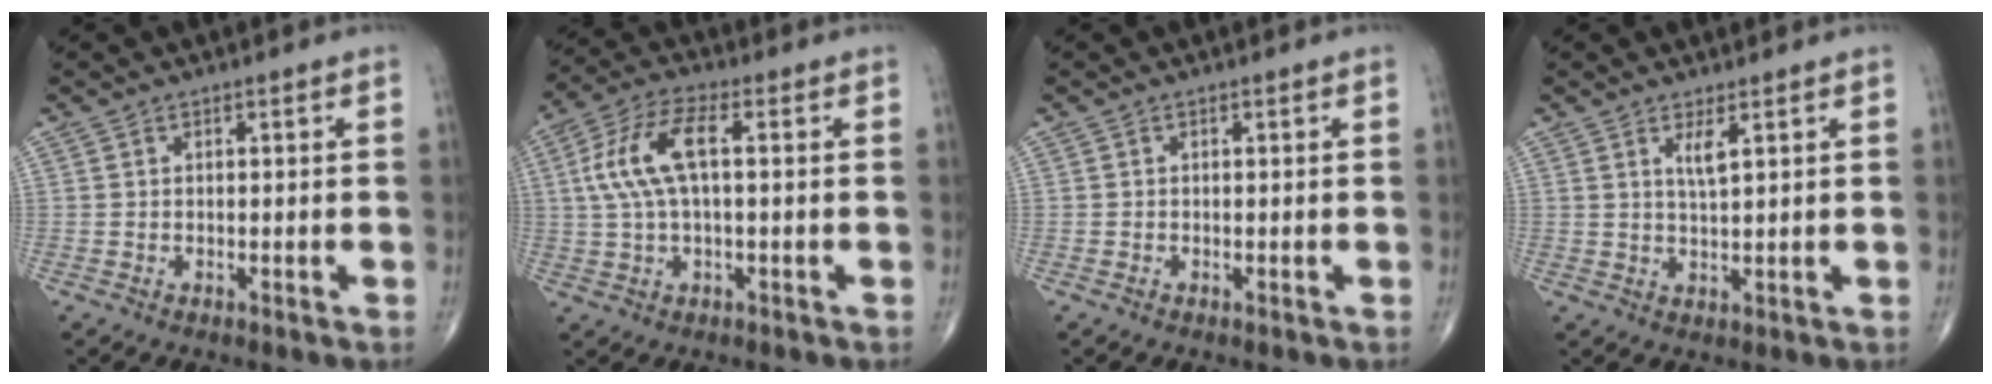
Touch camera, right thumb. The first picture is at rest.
{"total": 10.7, "force": [1.5, 4.4, 9.6], "torque": [-0.213, 0.030, 0.027]}
{"total": 0.0}
{"total": 2.9, "force": [1.4, 0.4, 2.4], "torque": [-0.050, -0.016, 0.029]}